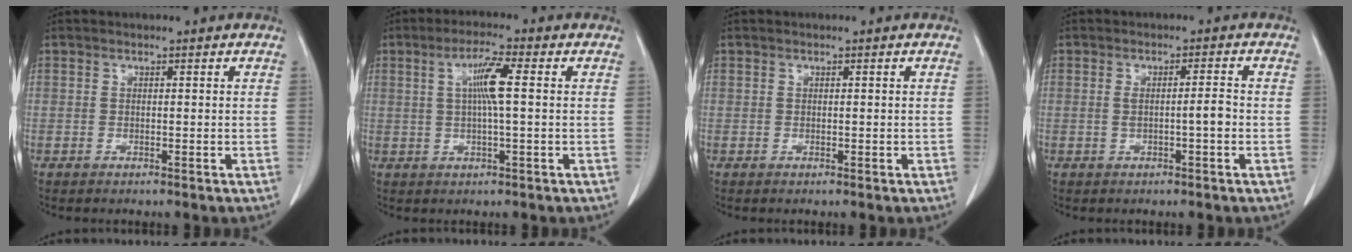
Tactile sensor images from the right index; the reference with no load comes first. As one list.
[{"total": 5.6, "force": [1.0, 0.1, 5.5], "torque": [-0.102, 0.005, 0.018]}, {"total": 0.0}, {"total": 2.8, "force": [-0.5, 0.1, 2.7], "torque": [-0.049, 0.003, -0.006]}]